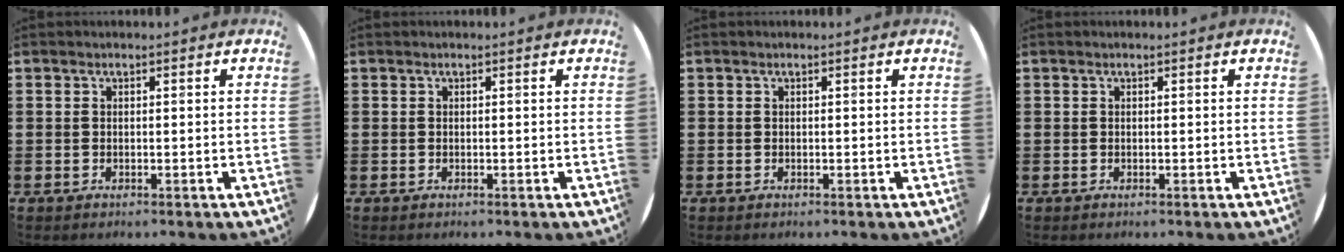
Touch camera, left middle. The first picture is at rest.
{"total": 0.0}
{"total": 0.0}
{"total": 0.0}